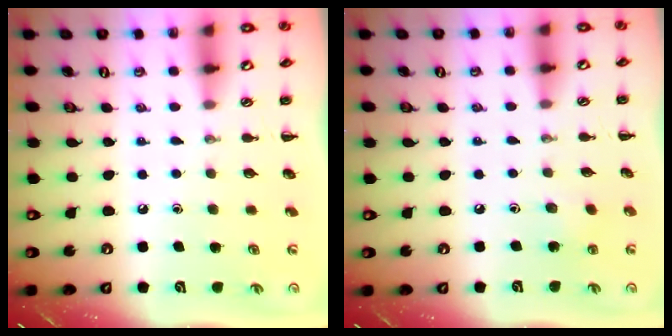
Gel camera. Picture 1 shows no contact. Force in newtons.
{"total": 2.4, "press": 2.4, "slide": 0.4}